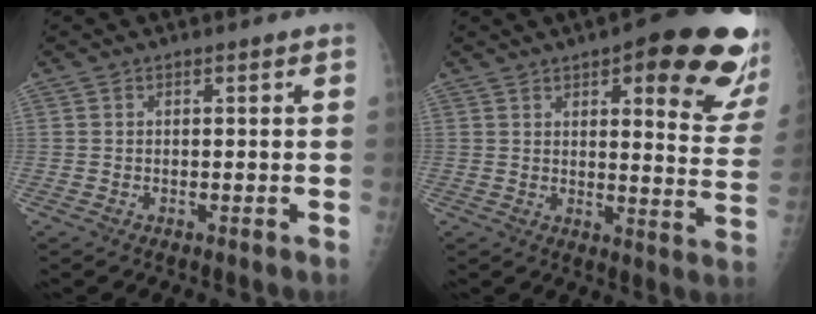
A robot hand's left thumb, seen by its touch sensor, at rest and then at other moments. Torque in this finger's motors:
{"motor_torque": [0.37, 0.61, 0.17, -0.40, 0.15]}